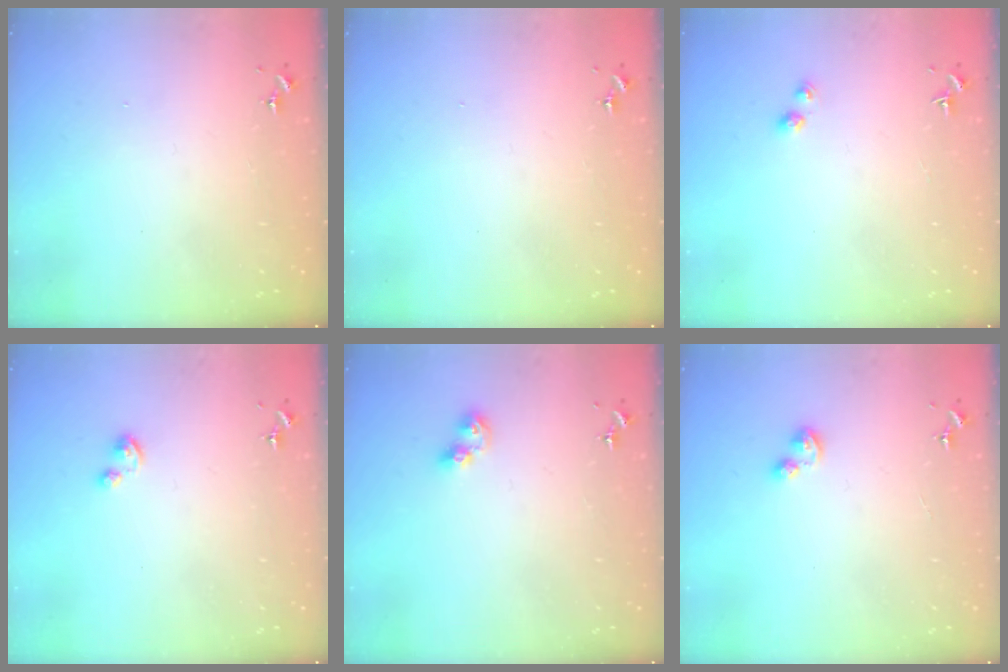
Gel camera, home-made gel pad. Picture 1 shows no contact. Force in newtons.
{"total": 0.0}
{"total": 2.6, "press": 2.6, "slide": 0.5}
{"total": 3.5, "press": 3.5, "slide": 0.4}
{"total": 6.3, "press": 6.3, "slide": 0.5}
{"total": 2.7, "press": 2.7, "slide": 0.3}